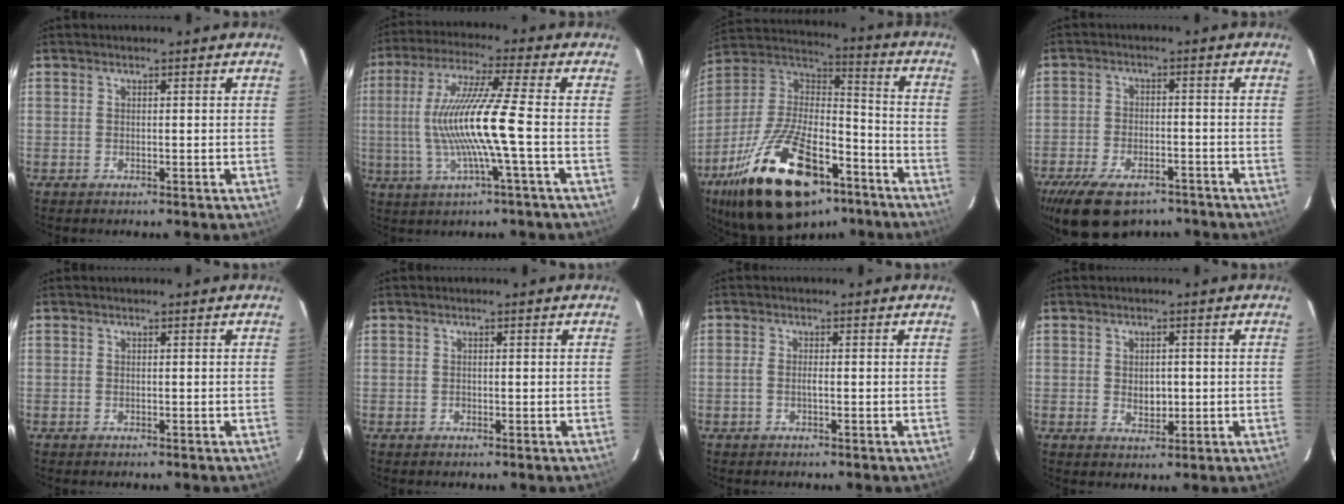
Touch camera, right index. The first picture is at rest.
{"total": 12.2, "force": [-2.1, -1.7, 11.9], "torque": [-0.229, -0.006, -0.033]}
{"total": 27.9, "force": [-16.9, 12.6, 18.3], "torque": [-0.354, -0.007, -0.269]}
{"total": 14.4, "force": [-10.7, 6.6, 7.0], "torque": [-0.163, -0.021, -0.171]}
{"total": 0.0}
{"total": 1.1, "force": [-0.3, -0.1, -1.1], "torque": [0.021, 0.000, -0.006]}
{"total": 1.3, "force": [-0.5, 0.1, 1.2], "torque": [-0.026, 0.001, -0.010]}
{"total": 3.4, "force": [-0.2, 2.5, 2.4], "torque": [-0.038, 0.000, 0.000]}